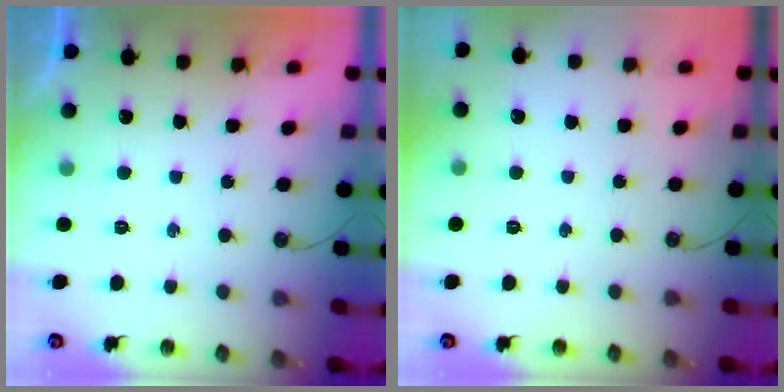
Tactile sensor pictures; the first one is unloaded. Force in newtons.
{"total": 0.0}